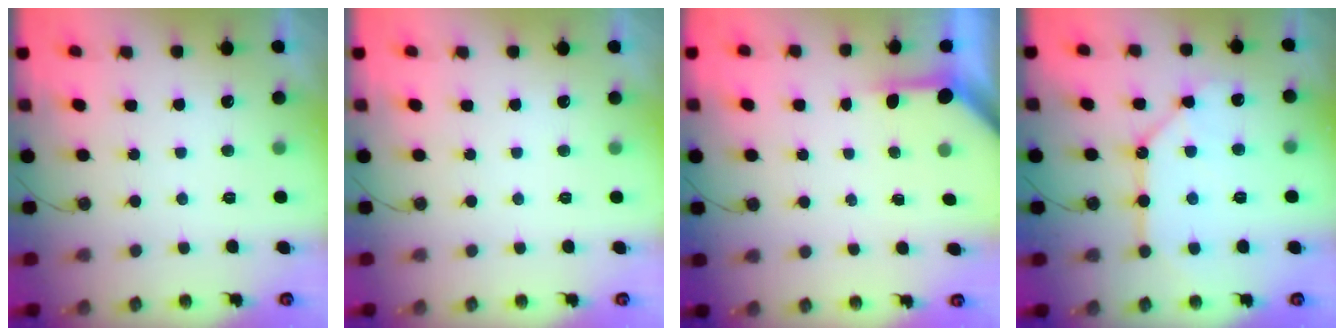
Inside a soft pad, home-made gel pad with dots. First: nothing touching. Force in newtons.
{"total": 0.0}
{"total": 3.2, "press": 3.2, "slide": 0.4}
{"total": 13.1, "press": 13.1, "slide": 1.5}